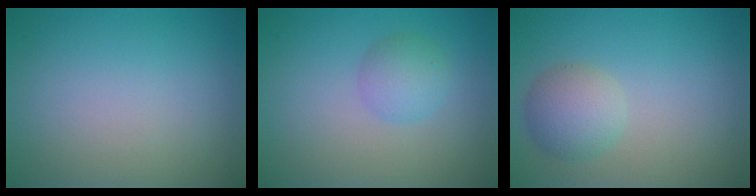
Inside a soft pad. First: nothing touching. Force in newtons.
{"total": 2.2, "press": 2.2, "slide": 0.1}
{"total": 3.0, "press": 3.0, "slide": 0.1}